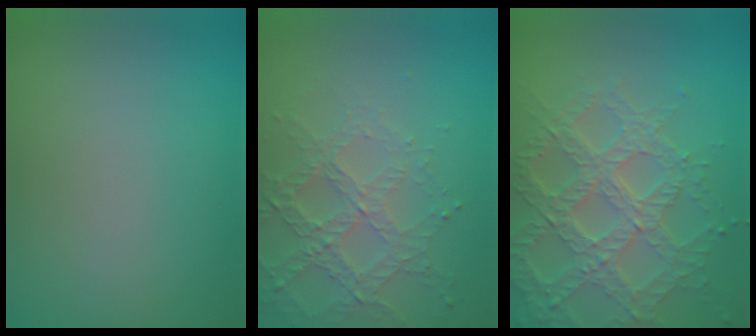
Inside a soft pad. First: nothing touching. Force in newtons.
{"total": 3.1, "press": 2.9, "slide": 1.1}
{"total": 7.2, "press": 5.3, "slide": 4.8}